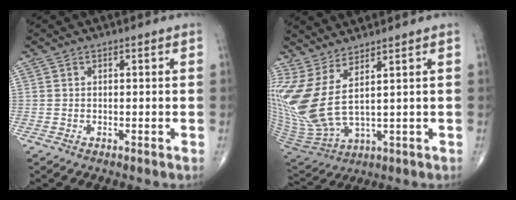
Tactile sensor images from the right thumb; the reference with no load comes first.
{"total": 13.0, "force": [4.1, 3.7, 11.8], "torque": [-0.288, -0.040, 0.101]}